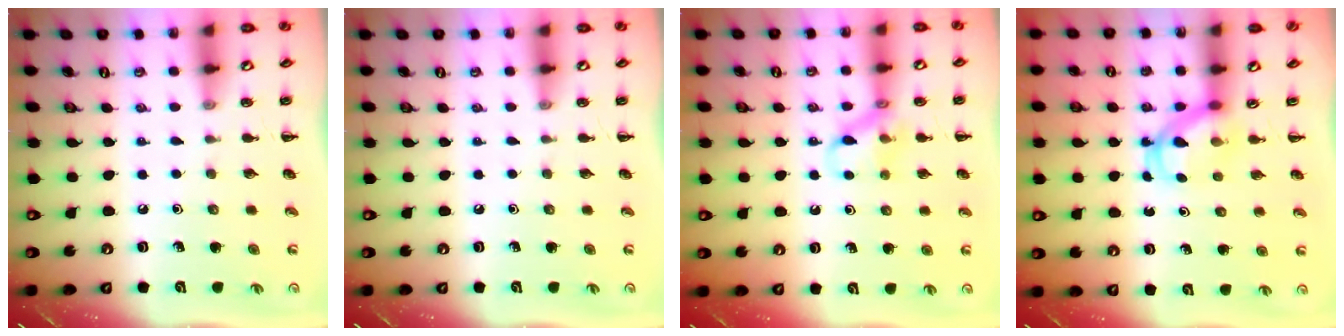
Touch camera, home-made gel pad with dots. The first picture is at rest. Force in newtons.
{"total": 0.0}
{"total": 10.5, "press": 10.4, "slide": 1.2}
{"total": 4.1, "press": 4.0, "slide": 0.7}